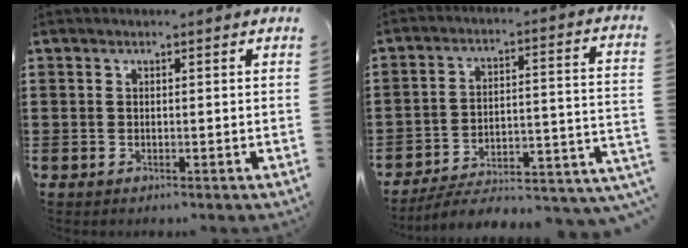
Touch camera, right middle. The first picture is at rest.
{"total": 4.1, "force": [-3.6, 0.7, 1.7], "torque": [-0.031, -0.019, -0.075]}